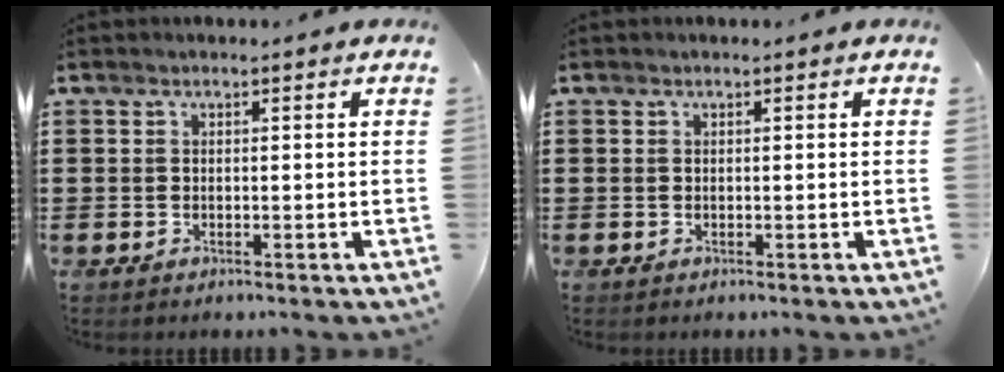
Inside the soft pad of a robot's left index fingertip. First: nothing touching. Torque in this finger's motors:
{"motor_torque": [0.06, -0.02, -0.07, -0.01]}